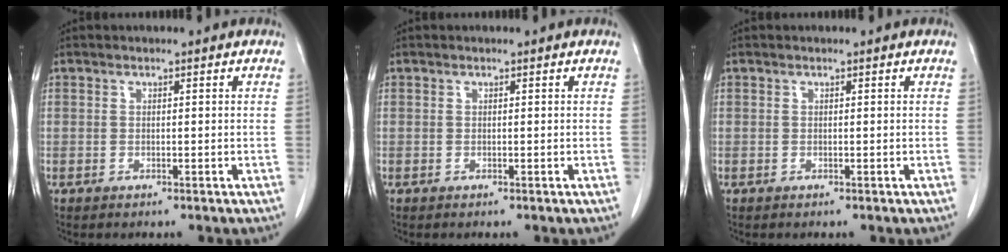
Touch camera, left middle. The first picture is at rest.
{"total": 0.0}
{"total": 0.0}